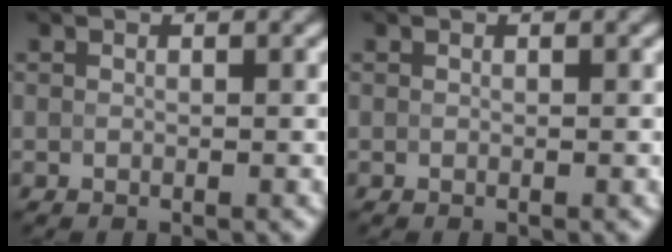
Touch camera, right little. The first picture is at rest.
{"total": 0.0}